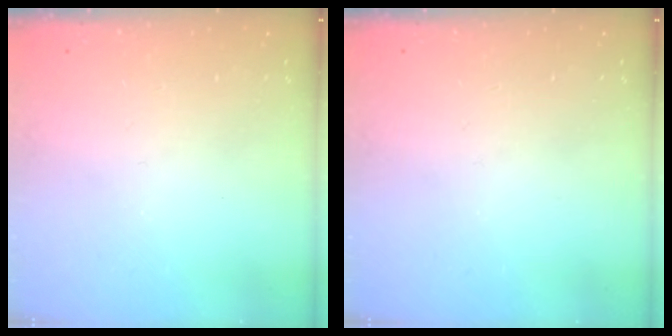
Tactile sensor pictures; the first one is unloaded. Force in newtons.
{"total": 0.0}